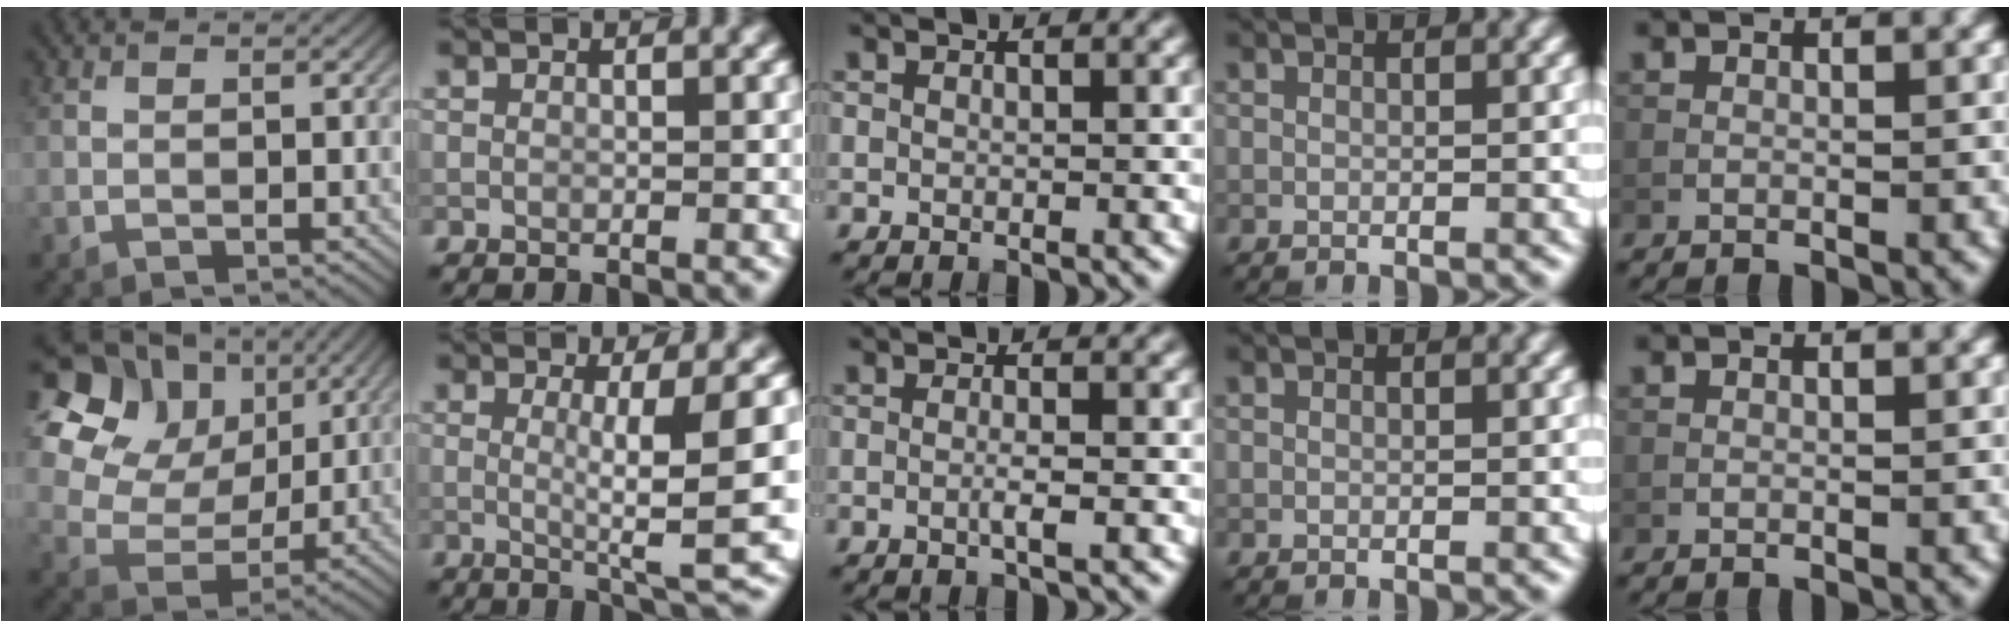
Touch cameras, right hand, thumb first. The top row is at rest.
{"thumb": {"total": 17.0, "force": [7.8, 12.6, 8.2], "torque": [-0.234, 0.061, 0.172]}, "index": {"total": 8.5, "force": [0.0, 1.5, 8.4], "torque": [-0.116, -0.008, 0.005]}, "middle": {"total": 1.6, "force": [-0.3, 0.3, 1.6], "torque": [-0.025, -0.003, -0.008]}}